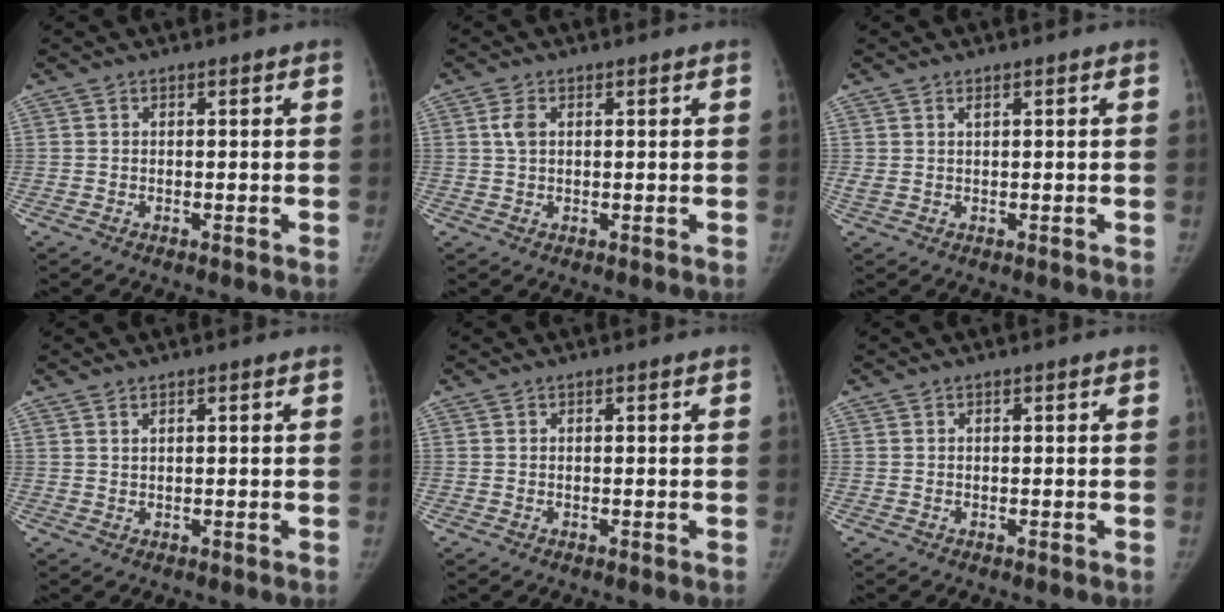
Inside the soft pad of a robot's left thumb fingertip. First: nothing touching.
{"total": 2.4, "force": [0.8, 1.4, 1.8], "torque": [-0.037, 0.004, 0.015]}
{"total": 1.0, "force": [0.6, 0.3, 0.8], "torque": [-0.021, 0.004, 0.019]}
{"total": 0.5, "force": [0.5, 0.0, 0.1], "torque": [-0.002, -0.001, 0.013]}
{"total": 0.0}
{"total": 0.0}